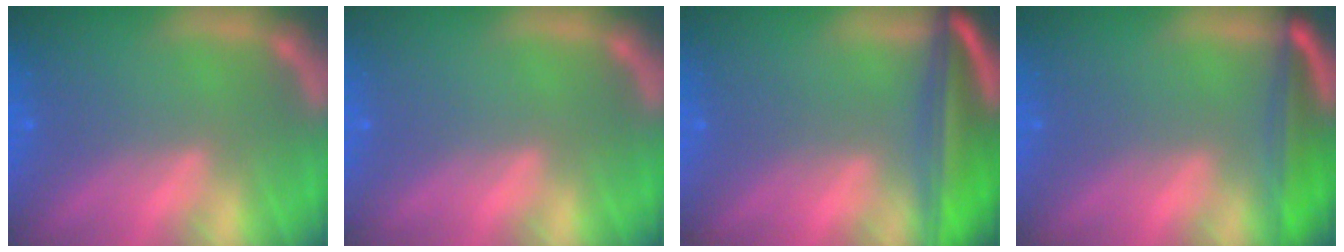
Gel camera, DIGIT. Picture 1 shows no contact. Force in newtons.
{"total": 0.0}
{"total": 10.1}
{"total": 6.0}